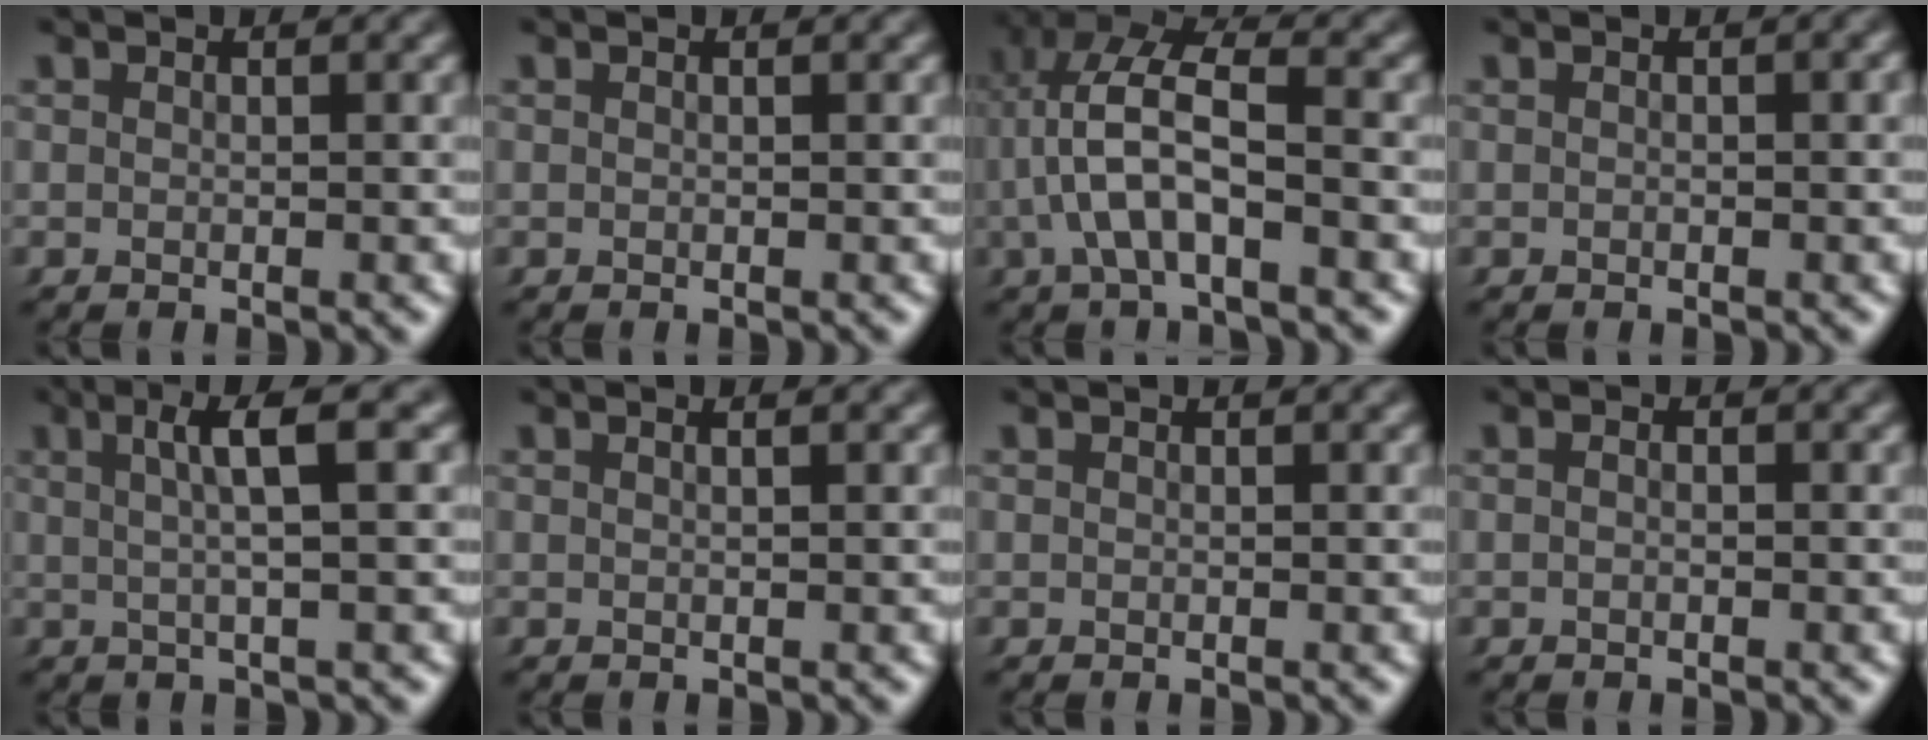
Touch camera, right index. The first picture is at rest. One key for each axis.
{"total": 0.0}
{"total": 6.6, "fx": 0.5, "fy": 3.4, "fz": 5.7, "tx": -0.113, "ty": 0.006, "tz": 0.001}
{"total": 0.6, "fx": 0.0, "fy": 0.2, "fz": 0.6, "tx": -0.010, "ty": 0.006, "tz": -0.004}
{"total": 4.2, "fx": 1.6, "fy": -0.2, "fz": 3.8, "tx": -0.060, "ty": 0.014, "tz": 0.022}
{"total": 0.9, "fx": 0.1, "fy": -0.3, "fz": 0.8, "tx": -0.011, "ty": 0.005, "tz": 0.003}
{"total": 0.0}
{"total": 0.6, "fx": -0.4, "fy": 0.3, "fz": 0.5, "tx": -0.008, "ty": 0.006, "tz": -0.014}